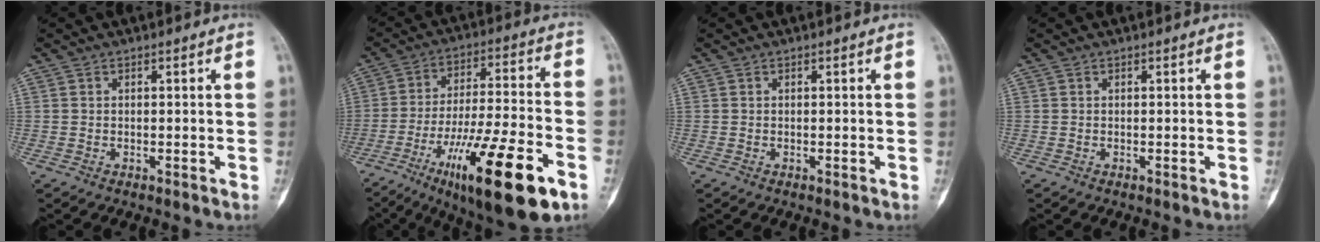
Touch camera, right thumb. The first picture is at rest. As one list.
[{"total": 22.3, "force": [-10.6, 5.2, 18.9], "torque": [-0.316, 0.034, -0.167]}, {"total": 0.0}, {"total": 0.0}]